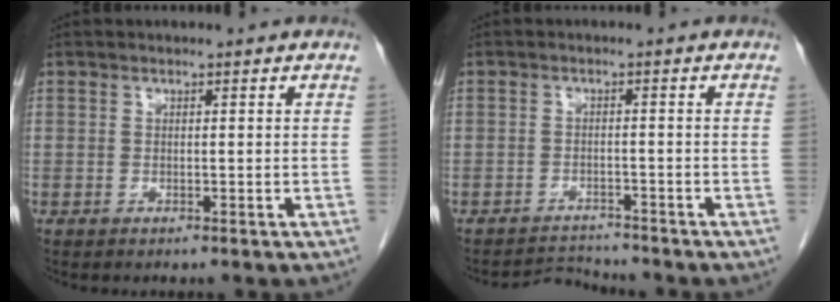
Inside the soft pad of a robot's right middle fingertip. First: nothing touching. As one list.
[{"total": 3.0, "force": [-2.7, -0.2, -1.3], "torque": [0.025, -0.006, -0.042]}]